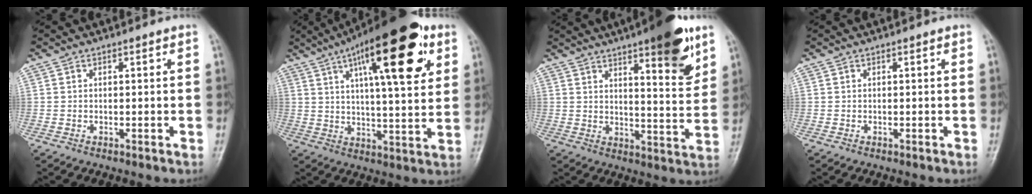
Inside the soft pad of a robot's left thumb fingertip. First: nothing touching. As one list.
[{"total": 22.2, "force": [9.8, 6.9, 18.6], "torque": [-0.256, -0.013, 0.144]}, {"total": 14.1, "force": [8.3, 3.3, 10.9], "torque": [-0.126, -0.047, 0.116]}, {"total": 0.0}]